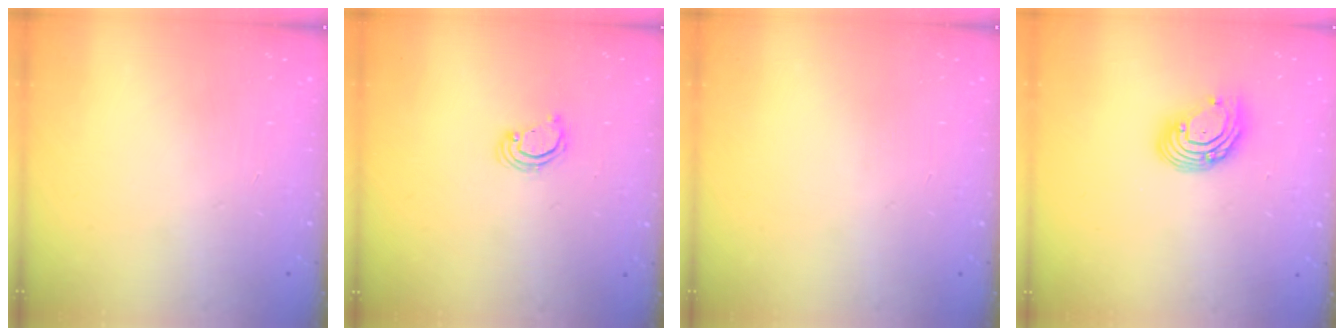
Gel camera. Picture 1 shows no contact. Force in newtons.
{"total": 2.2, "press": 2.2, "slide": 0.1}
{"total": 0.0}
{"total": 8.9, "press": 8.8, "slide": 0.8}